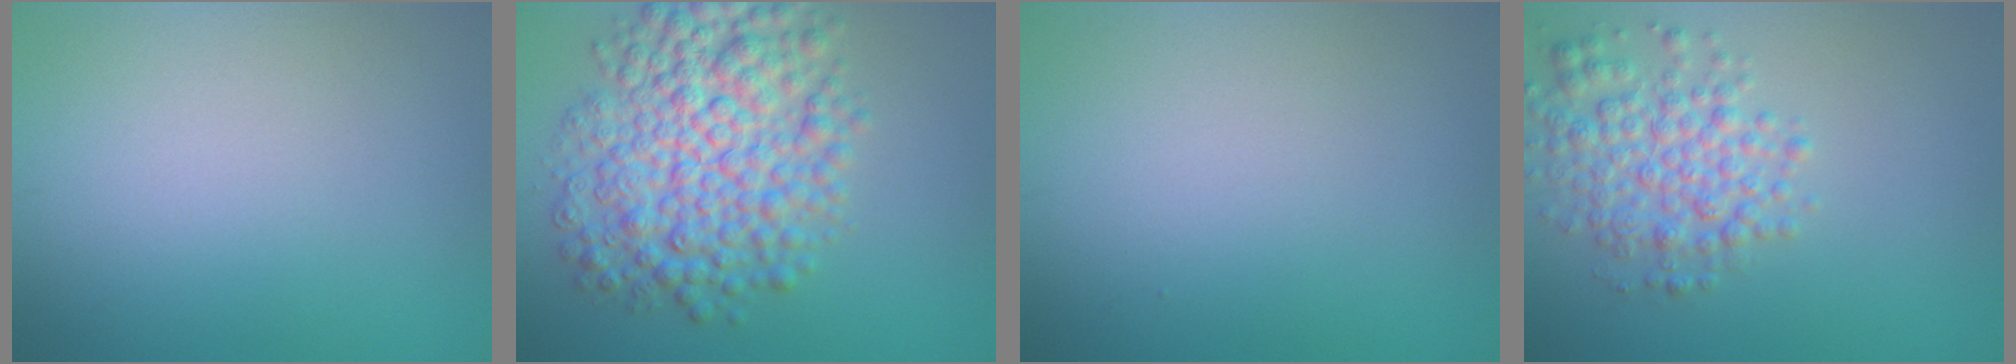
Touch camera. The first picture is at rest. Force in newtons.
{"total": 8.6, "press": 8.6, "slide": 0.0}
{"total": 0.0}
{"total": 4.2, "press": 4.2, "slide": 0.1}